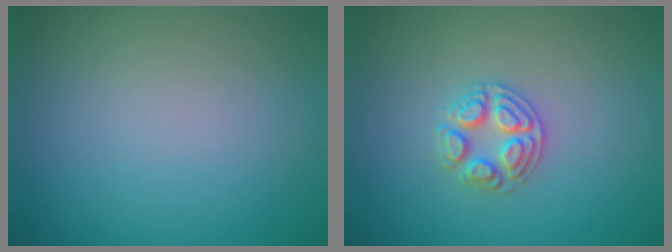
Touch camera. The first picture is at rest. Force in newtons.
{"total": 2.6, "press": 2.5, "slide": 0.5}